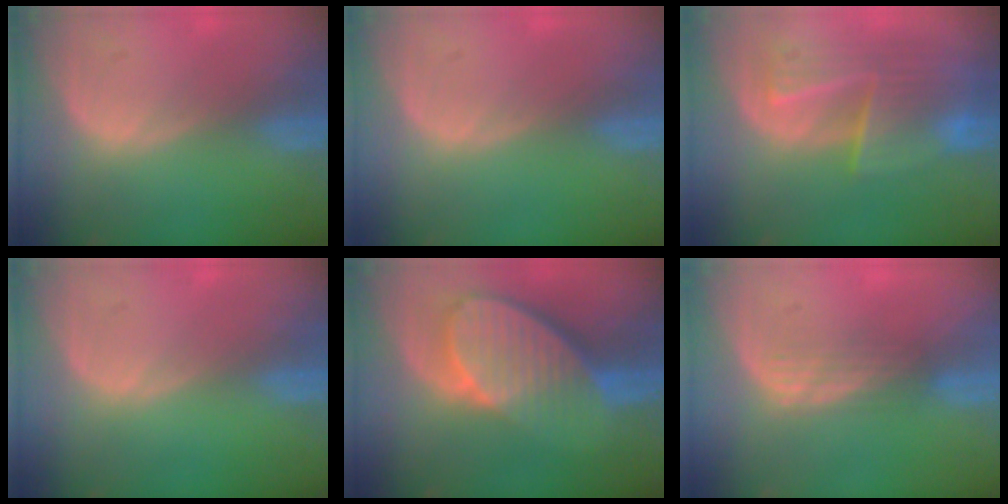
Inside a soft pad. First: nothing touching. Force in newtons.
{"total": 0.0}
{"total": 9.4, "press": 8.3, "slide": 4.2}
{"total": 0.0}
{"total": 10.1, "press": 8.9, "slide": 4.8}
{"total": 3.1, "press": 2.7, "slide": 1.7}